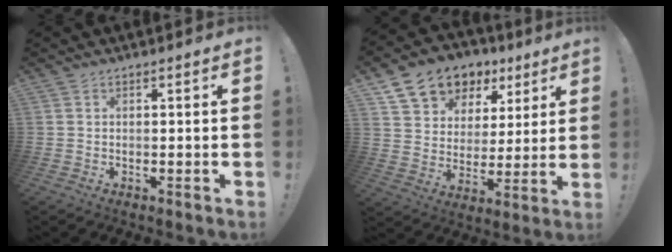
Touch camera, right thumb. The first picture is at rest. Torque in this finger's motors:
{"motor_torque": [-0.55, 1.11, 0.21, 0.07, 0.34]}